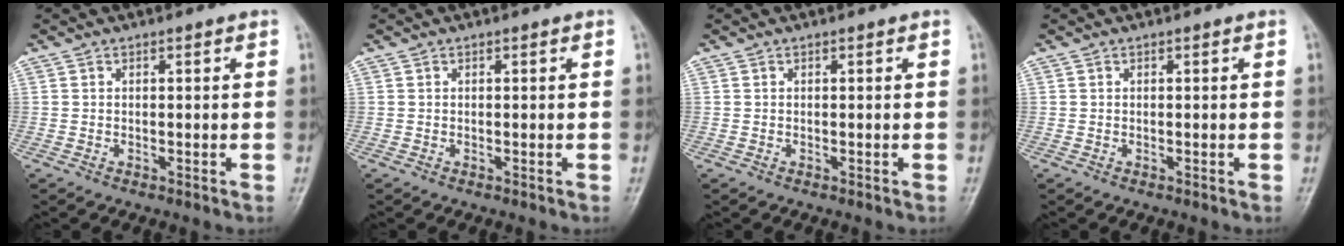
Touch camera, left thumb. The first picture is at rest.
{"total": 0.0}
{"total": 0.0}
{"total": 0.0}